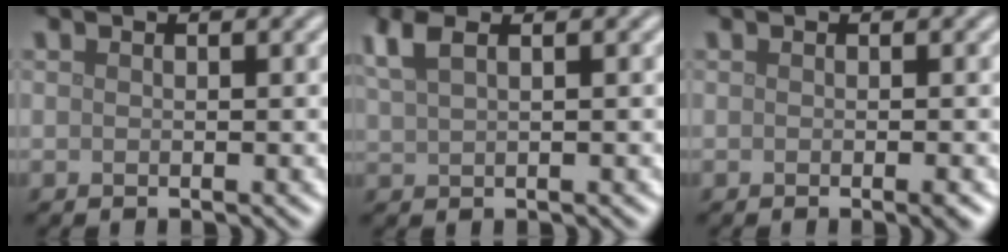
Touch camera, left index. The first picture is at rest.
{"total": 2.8, "force": [1.8, 1.0, 2.0], "torque": [-0.044, 0.008, 0.037]}
{"total": 1.0, "force": [-0.4, 0.1, 0.9], "torque": [-0.011, -0.002, -0.007]}